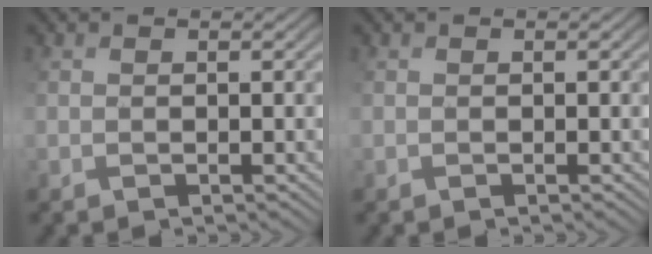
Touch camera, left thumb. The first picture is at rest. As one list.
[{"total": 0.0}]